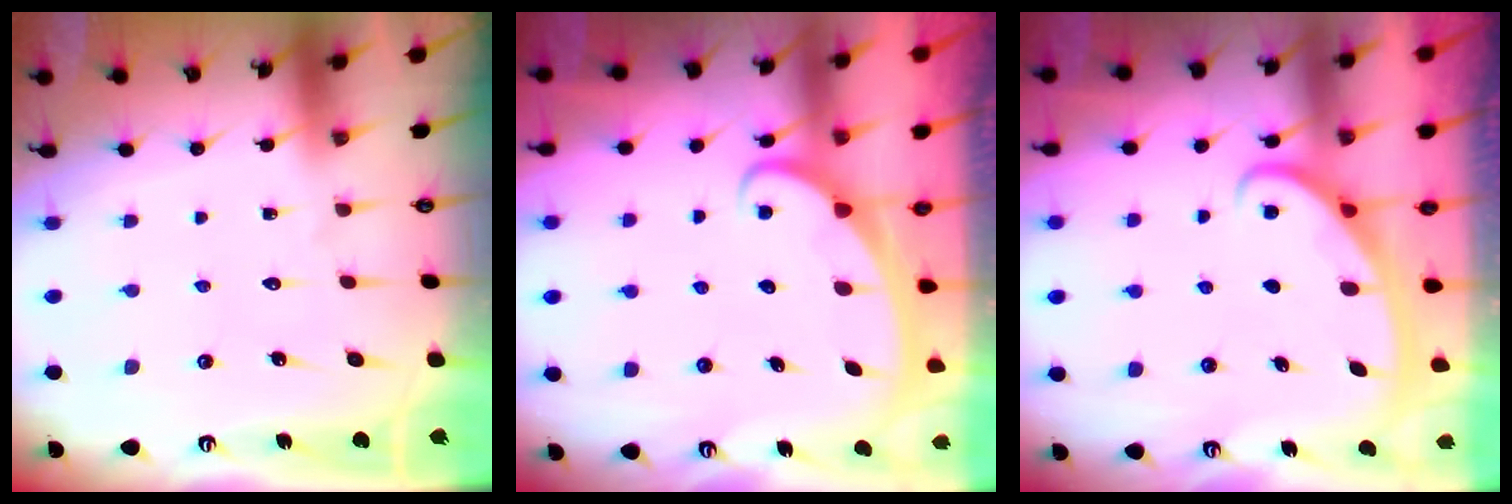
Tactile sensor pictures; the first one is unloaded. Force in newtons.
{"total": 2.4, "press": 2.4, "slide": 0.3}
{"total": 2.9, "press": 2.9, "slide": 0.4}